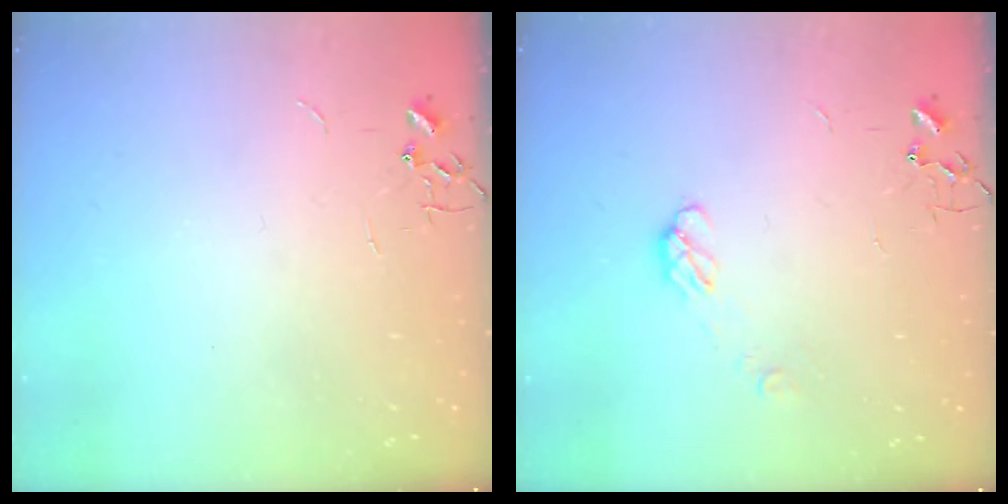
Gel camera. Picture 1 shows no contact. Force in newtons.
{"total": 4.9, "press": 4.9, "slide": 0.8}